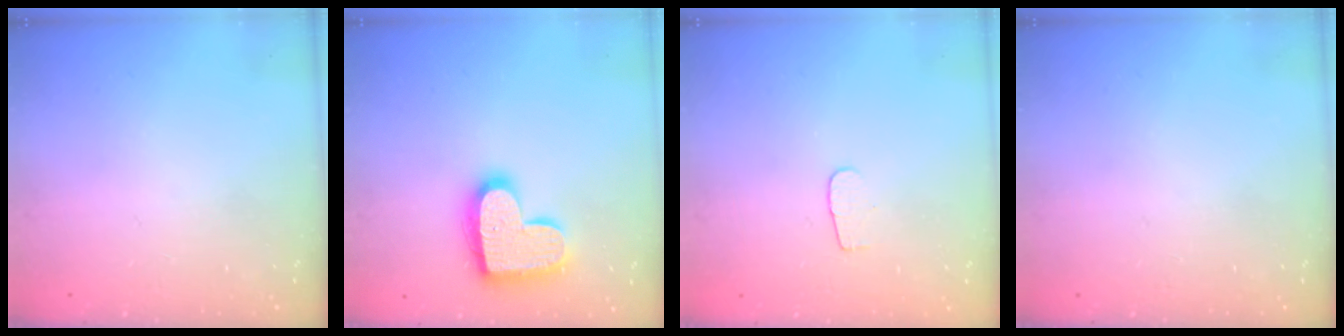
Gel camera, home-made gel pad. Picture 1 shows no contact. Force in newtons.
{"total": 17.0, "press": 17.0, "slide": 1.1}
{"total": 3.6, "press": 3.6, "slide": 0.4}
{"total": 0.0}